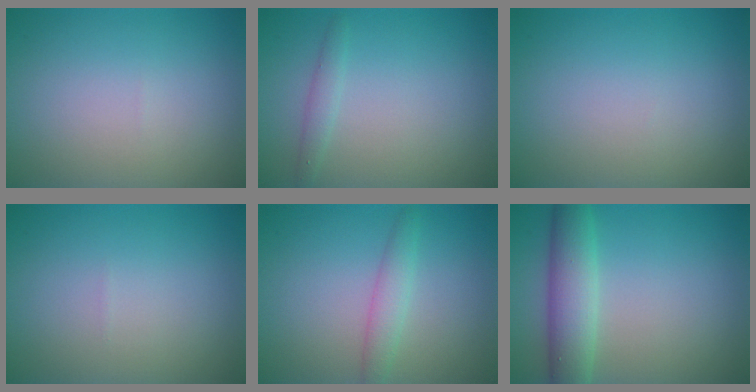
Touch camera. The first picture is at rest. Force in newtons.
{"total": 1.3, "press": 1.3, "slide": 0.0}
{"total": 0.0}
{"total": 0.0}
{"total": 2.0, "press": 2.0, "slide": 0.0}
{"total": 4.8, "press": 4.8, "slide": 0.2}